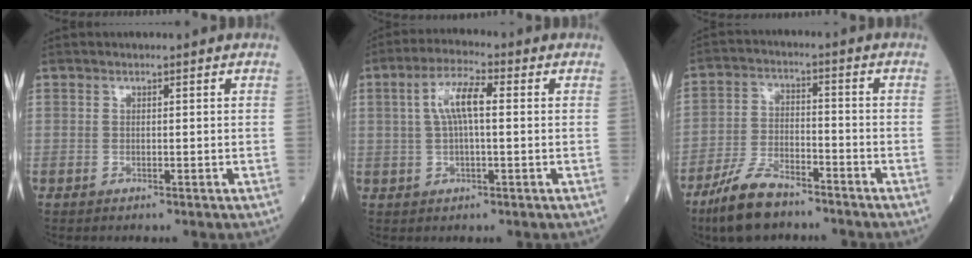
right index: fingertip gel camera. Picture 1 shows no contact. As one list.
[{"total": 6.4, "force": [1.1, 1.5, 6.1], "torque": [-0.124, 0.019, 0.019]}, {"total": 9.1, "force": [-7.1, 3.1, 4.8], "torque": [-0.105, -0.015, -0.136]}]